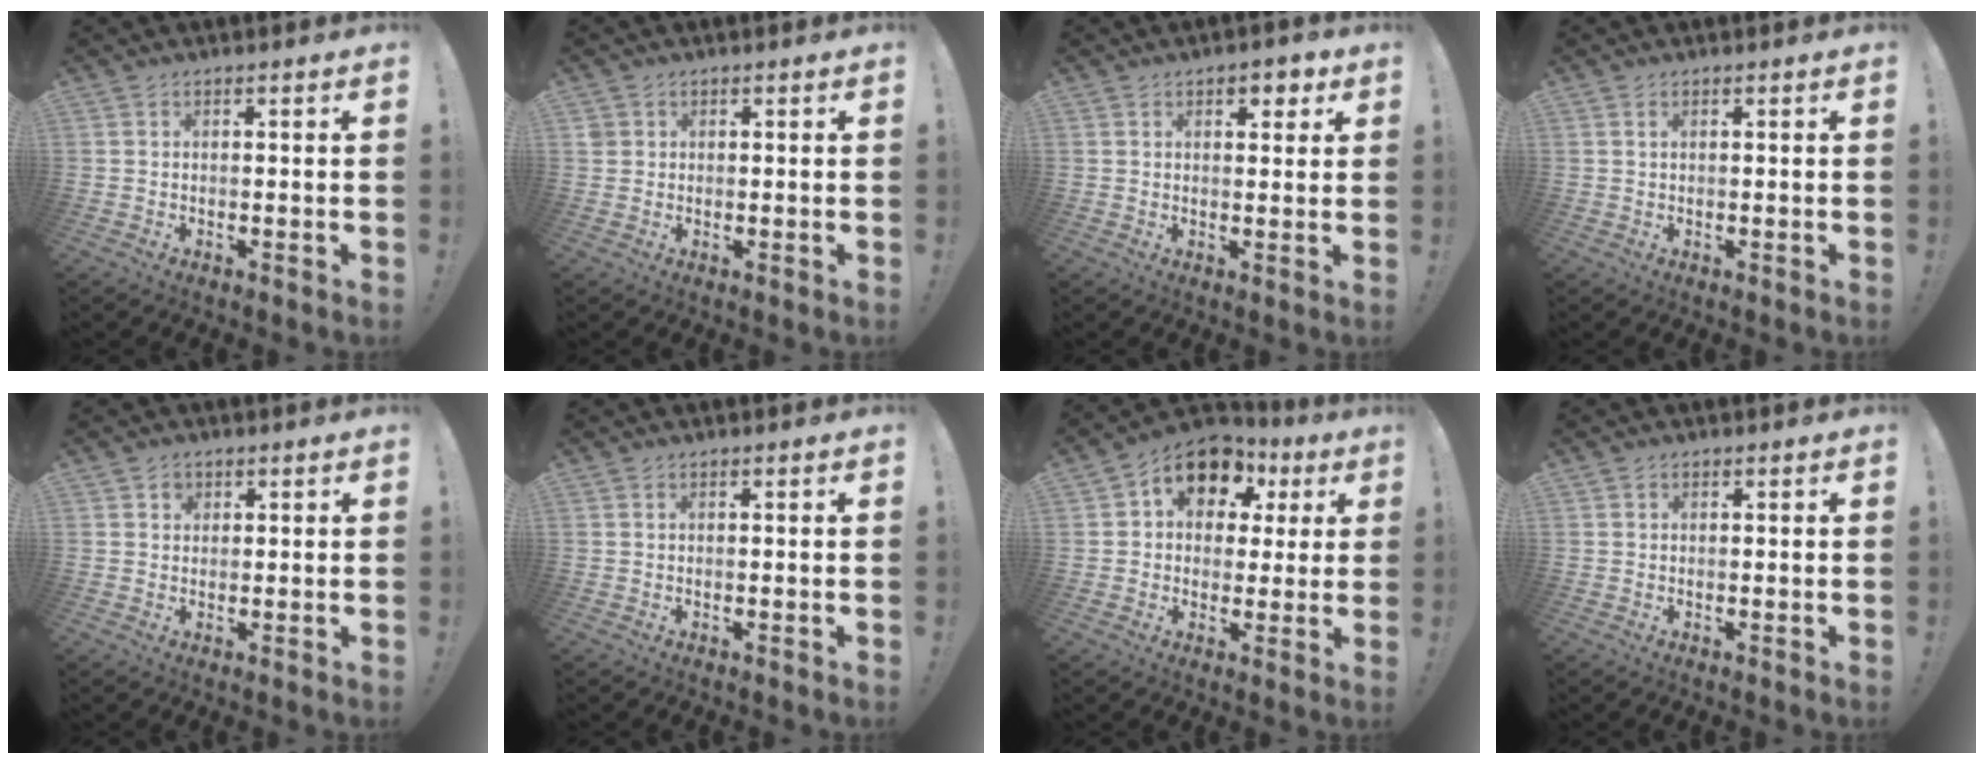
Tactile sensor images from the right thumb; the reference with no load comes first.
{"total": 2.0, "force": [0.9, 1.7, 0.5], "torque": [-0.006, -0.001, 0.018]}
{"total": 3.9, "force": [2.1, 2.4, 2.3], "torque": [-0.011, -0.009, 0.029]}
{"total": 0.7, "force": [0.3, 0.3, 0.6], "torque": [-0.011, 0.001, 0.006]}
{"total": 2.1, "force": [0.9, 1.8, 0.4], "torque": [0.005, -0.006, 0.012]}
{"total": 0.0}
{"total": 12.0, "force": [5.5, 8.6, 6.3], "torque": [-0.087, -0.027, 0.104]}
{"total": 0.5, "force": [0.2, 0.5, -0.1], "torque": [0.001, 0.000, 0.005]}